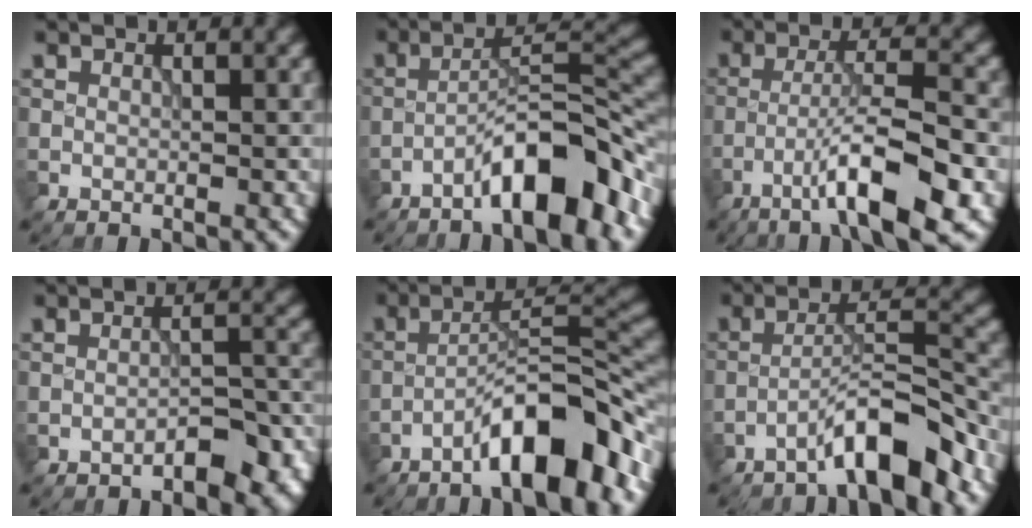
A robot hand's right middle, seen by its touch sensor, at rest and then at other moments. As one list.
[{"total": 8.1, "force": [-4.8, 1.7, 6.3], "torque": [-0.098, 0.023, -0.082]}, {"total": 7.9, "force": [-4.0, 1.1, 6.8], "torque": [-0.111, 0.015, -0.072]}, {"total": 4.1, "force": [-2.7, 1.4, 2.7], "torque": [-0.037, 0.009, -0.038]}, {"total": 9.0, "force": [-5.5, 1.9, 6.9], "torque": [-0.106, 0.022, -0.093]}, {"total": 5.8, "force": [-4.0, 0.9, 4.1], "torque": [-0.063, 0.019, -0.072]}]